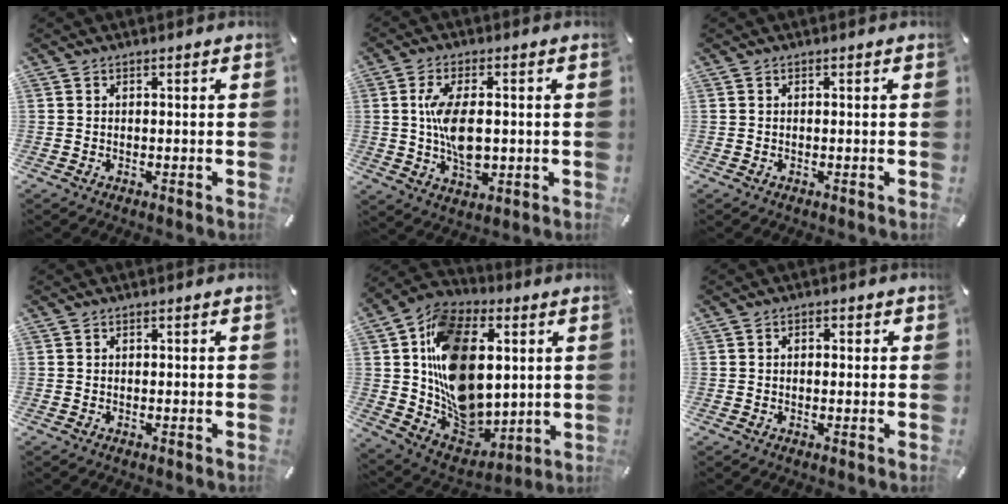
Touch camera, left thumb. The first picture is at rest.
{"total": 10.2, "force": [0.3, 5.5, 8.6], "torque": [-0.180, 0.000, 0.004]}
{"total": 0.0}
{"total": 0.0}
{"total": 21.5, "force": [3.7, 16.4, 13.4], "torque": [-0.239, -0.019, 0.075]}
{"total": 1.6, "force": [-0.2, 1.2, 1.1], "torque": [-0.012, 0.002, -0.006]}